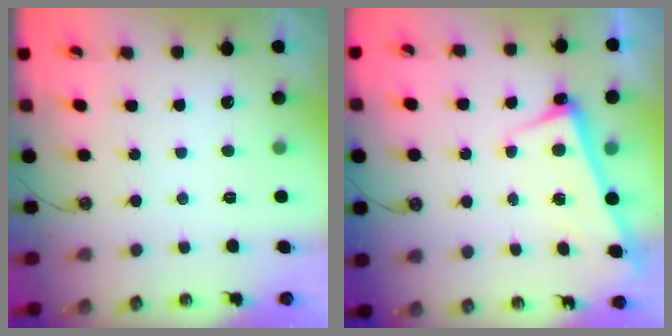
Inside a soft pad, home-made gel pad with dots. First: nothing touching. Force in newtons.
{"total": 2.4, "press": 2.3, "slide": 0.9}